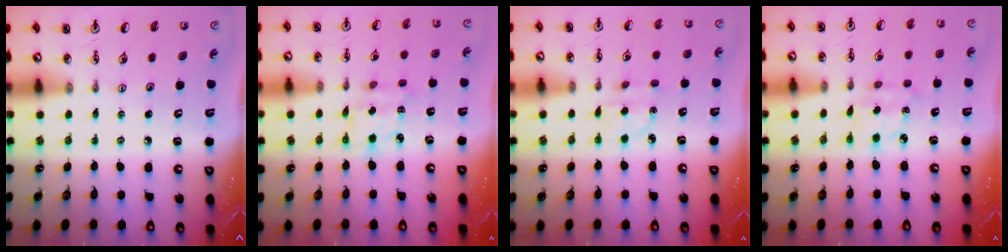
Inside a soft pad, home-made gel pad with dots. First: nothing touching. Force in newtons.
{"total": 2.9, "press": 2.9, "slide": 0.2}
{"total": 2.4, "press": 2.2, "slide": 0.8}
{"total": 2.8, "press": 2.8, "slide": 0.4}